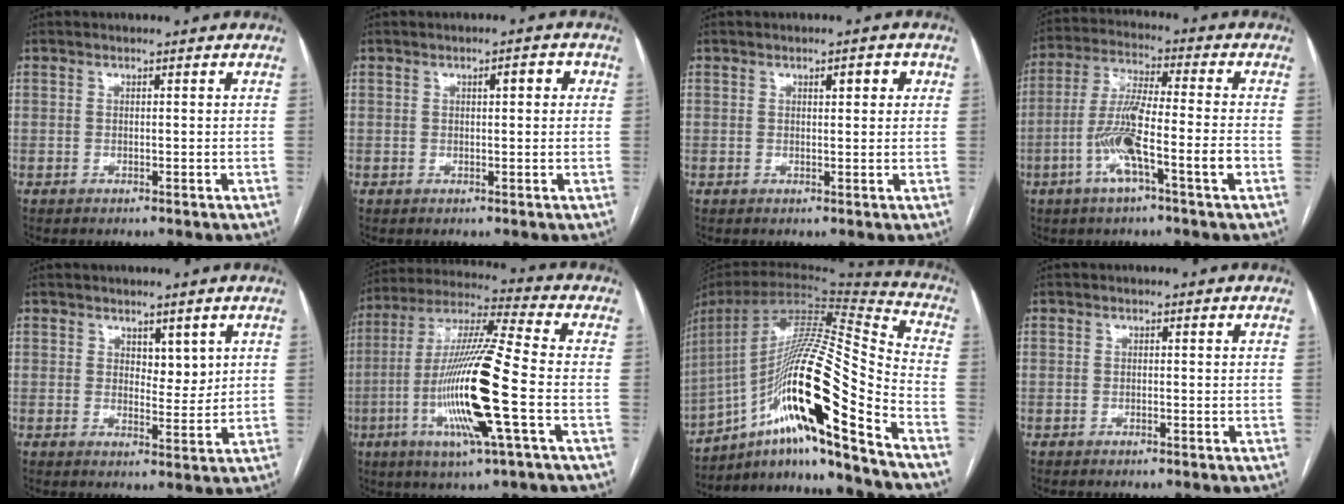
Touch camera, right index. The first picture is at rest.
{"total": 2.5, "force": [0.7, 0.8, 2.3], "torque": [-0.034, 0.010, 0.010]}
{"total": 2.3, "force": [0.9, 0.8, 2.0], "torque": [-0.029, 0.005, 0.013]}
{"total": 11.3, "force": [-4.1, 0.4, 10.5], "torque": [-0.205, 0.002, -0.079]}
{"total": 3.2, "force": [1.7, 1.8, 2.0], "torque": [-0.026, -0.006, 0.032]}
{"total": 18.1, "force": [-4.4, 0.2, 17.6], "torque": [-0.354, -0.012, -0.089]}
{"total": 24.6, "force": [-12.8, 0.7, 21.0], "torque": [-0.375, 0.001, -0.224]}
{"total": 0.0}